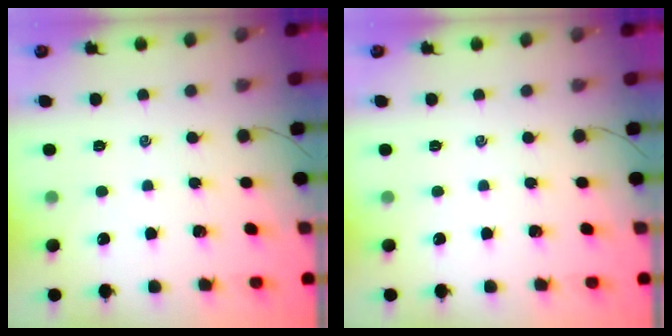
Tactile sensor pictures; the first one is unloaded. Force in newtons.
{"total": 0.0}